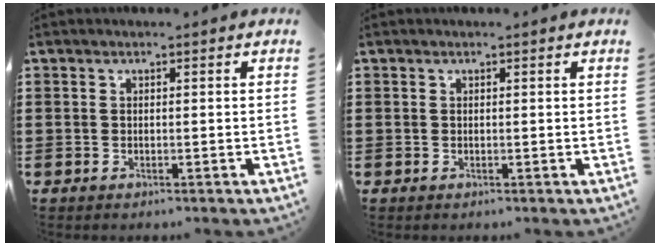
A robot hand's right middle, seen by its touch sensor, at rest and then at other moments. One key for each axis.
{"total": 0.0}